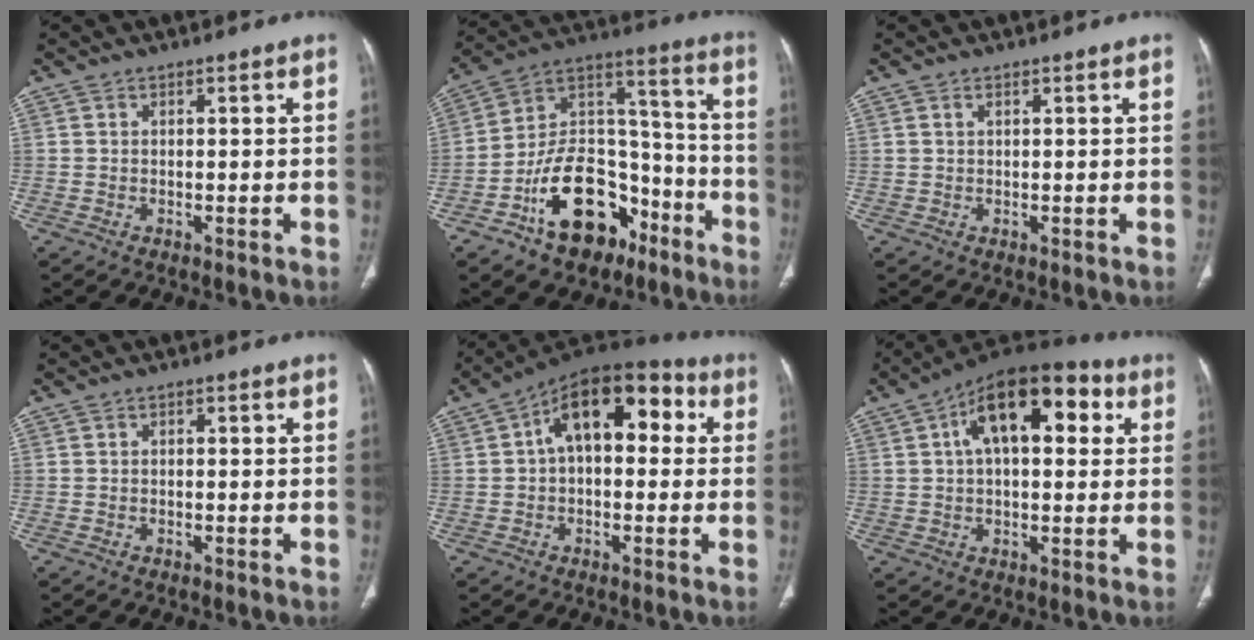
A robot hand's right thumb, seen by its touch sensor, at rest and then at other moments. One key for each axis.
{"total": 20.9, "fx": -10.8, "fy": 13.0, "fz": 12.2, "tx": -0.152, "ty": 0.096, "tz": -0.175}
{"total": 0.7, "fx": 0.4, "fy": 0.4, "fz": 0.5, "tx": -0.011, "ty": 0.003, "tz": 0.008}
{"total": 0.7, "fx": 0.1, "fy": 0.4, "fz": 0.6, "tx": -0.011, "ty": 0.004, "tz": 0.002}
{"total": 15.7, "fx": 3.2, "fy": 8.8, "fz": 12.6, "tx": -0.158, "ty": 0.044, "tz": 0.039}
{"total": 17.8, "fx": 5.2, "fy": 9.0, "fz": 14.4, "tx": -0.193, "ty": 0.026, "tz": 0.071}